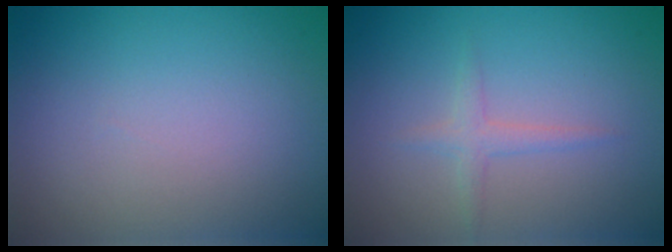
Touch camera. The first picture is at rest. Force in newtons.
{"total": 1.3, "press": 1.3, "slide": 0.1}